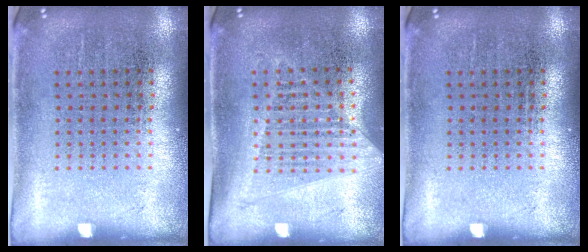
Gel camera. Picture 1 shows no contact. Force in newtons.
{"total": 1.2, "press": 1.1, "slide": 0.5}
{"total": 0.0}